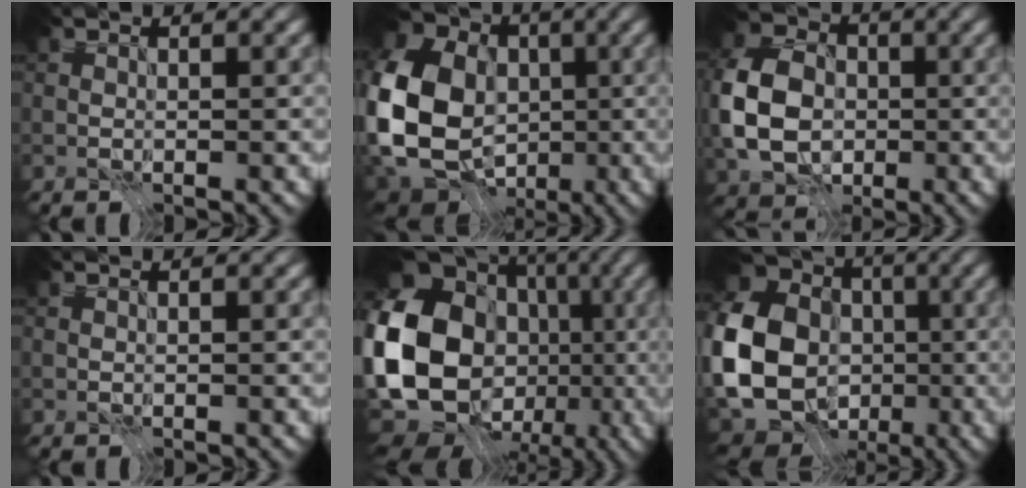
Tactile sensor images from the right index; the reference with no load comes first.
{"total": 16.0, "force": [-1.9, 12.8, 9.4], "torque": [-0.229, -0.006, -0.035]}
{"total": 8.8, "force": [-1.6, 6.8, 5.3], "torque": [-0.117, 0.009, -0.043]}
{"total": 0.0}
{"total": 20.2, "force": [-2.6, 16.0, 12.1], "torque": [-0.249, -0.009, -0.052]}
{"total": 21.3, "force": [-4.2, 18.8, 9.1], "torque": [-0.214, -0.015, -0.107]}